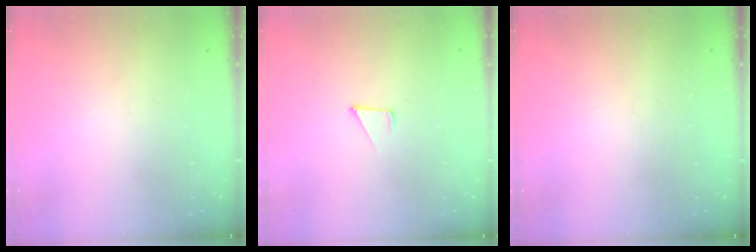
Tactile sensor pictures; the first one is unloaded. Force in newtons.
{"total": 2.3, "press": 2.3, "slide": 0.2}
{"total": 0.0}